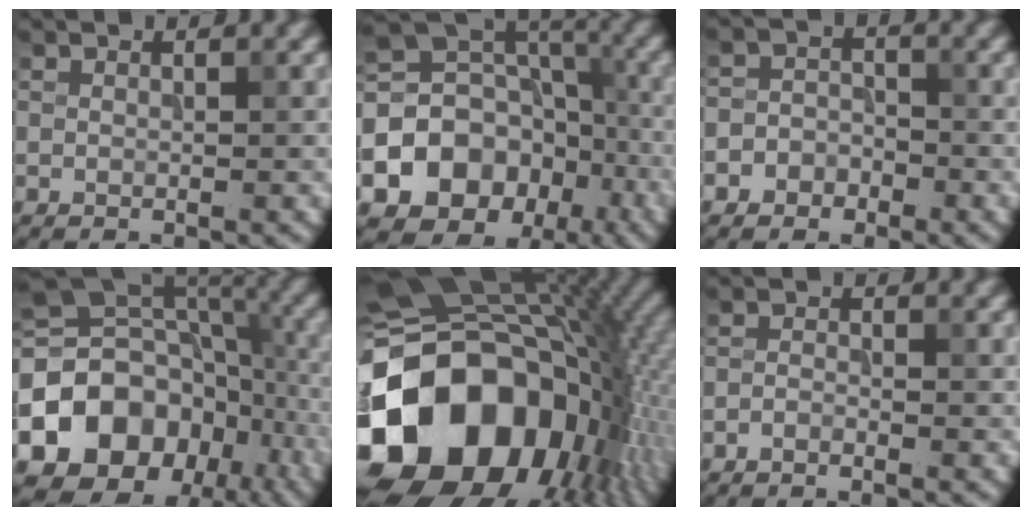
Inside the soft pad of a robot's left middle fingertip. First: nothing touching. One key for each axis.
{"total": 13.3, "fx": -5.3, "fy": 10.9, "fz": 5.6, "tx": -0.123, "ty": 0.001, "tz": -0.087}
{"total": 2.5, "fx": -1.4, "fy": 2.0, "fz": 0.6, "tx": 0.015, "ty": 0.006, "tz": -0.039}
{"total": 15.1, "fx": -5.4, "fy": 11.6, "fz": 8.0, "tx": -0.163, "ty": -0.013, "tz": -0.096}
{"total": 20.3, "fx": -5.5, "fy": 14.4, "fz": 13.2, "tx": -0.253, "ty": -0.007, "tz": -0.102}
{"total": 0.9, "fx": -0.7, "fy": 0.2, "fz": 0.5, "tx": -0.011, "ty": 0.000, "tz": -0.018}